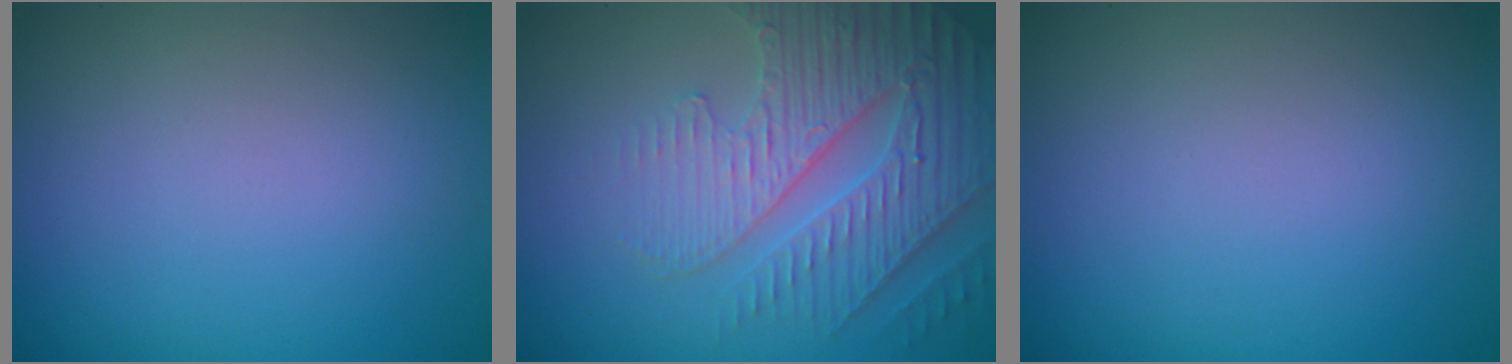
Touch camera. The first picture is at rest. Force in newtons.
{"total": 4.8, "press": 4.4, "slide": 1.9}
{"total": 0.0}